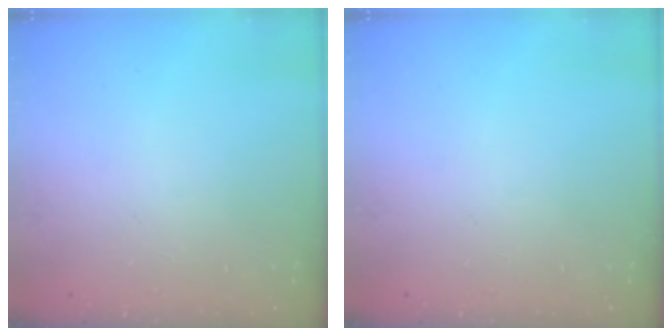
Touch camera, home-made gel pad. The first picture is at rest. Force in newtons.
{"total": 0.0}